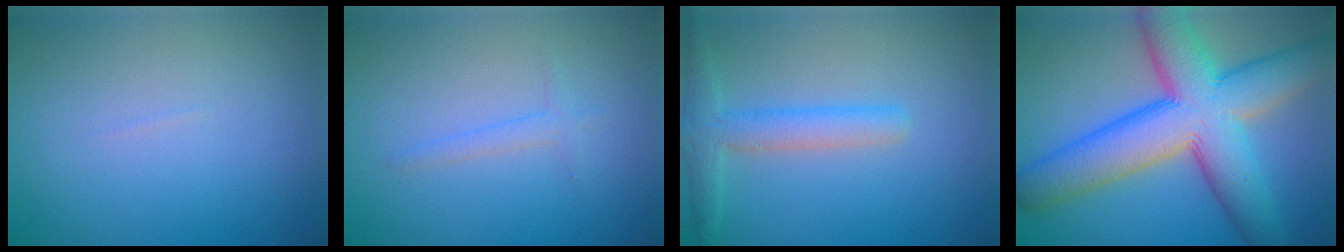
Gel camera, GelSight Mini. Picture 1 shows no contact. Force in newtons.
{"total": 1.1, "press": 1.1, "slide": 0.1}
{"total": 3.1, "press": 3.1, "slide": 0.2}
{"total": 11.8, "press": 11.8, "slide": 0.6}